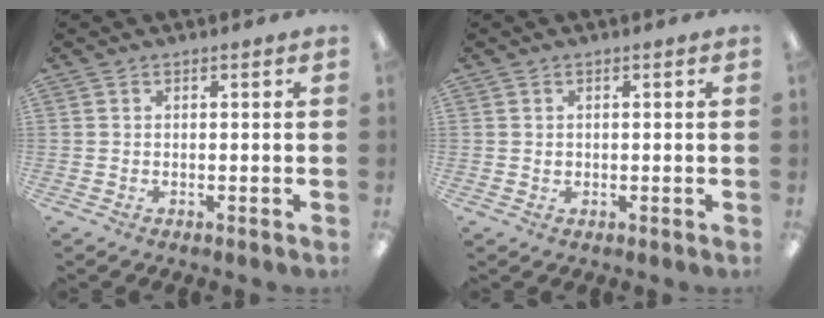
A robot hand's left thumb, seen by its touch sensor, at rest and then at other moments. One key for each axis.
{"total": 0.7, "fx": 0.2, "fy": 0.6, "fz": 0.2, "tx": -0.003, "ty": 0.003, "tz": 0.003}